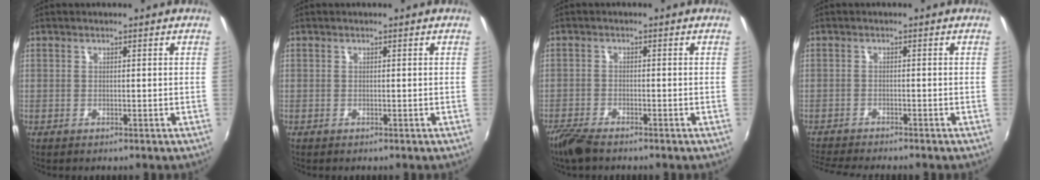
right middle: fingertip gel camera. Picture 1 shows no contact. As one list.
[{"total": 0.0}, {"total": 5.2, "force": [-4.2, 1.3, 2.7], "torque": [-0.078, -0.017, -0.084]}, {"total": 6.3, "force": [-5.9, 0.0, 2.2], "torque": [-0.062, -0.023, -0.102]}]